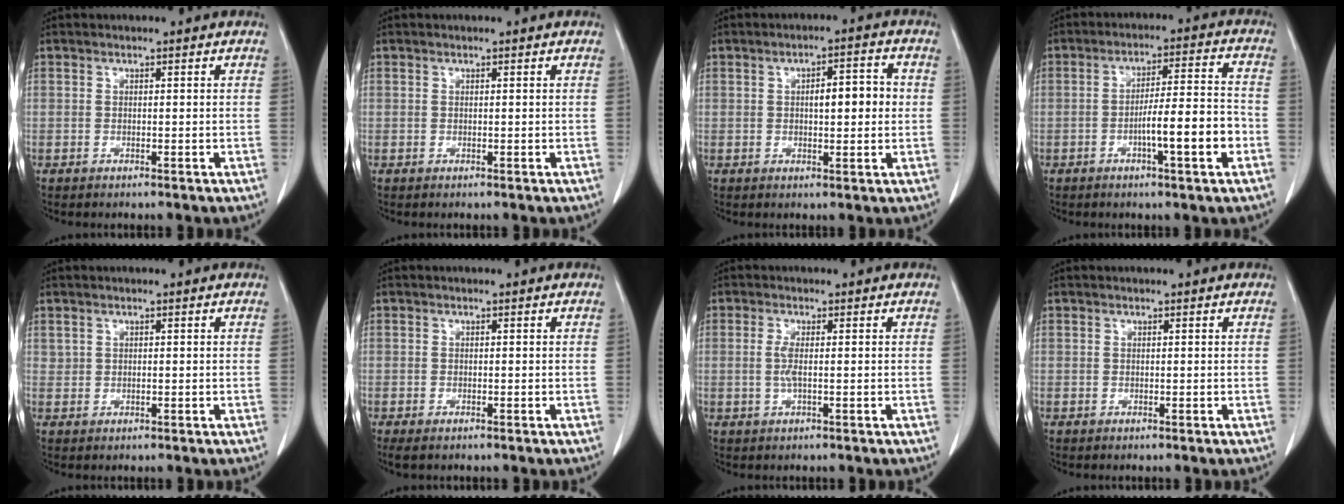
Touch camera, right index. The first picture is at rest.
{"total": 0.0}
{"total": 5.4, "force": [0.4, 1.6, 5.2], "torque": [-0.078, 0.013, 0.005]}
{"total": 9.2, "force": [-3.2, 0.5, 8.6], "torque": [-0.134, 0.010, -0.051]}
{"total": 0.5, "force": [0.3, 0.4, 0.2], "torque": [-0.002, 0.001, 0.006]}
{"total": 1.7, "force": [-1.3, 0.6, 1.0], "torque": [-0.018, -0.005, -0.018]}
{"total": 2.2, "force": [-0.1, 0.3, 2.1], "torque": [-0.051, -0.002, -0.003]}
{"total": 0.0}